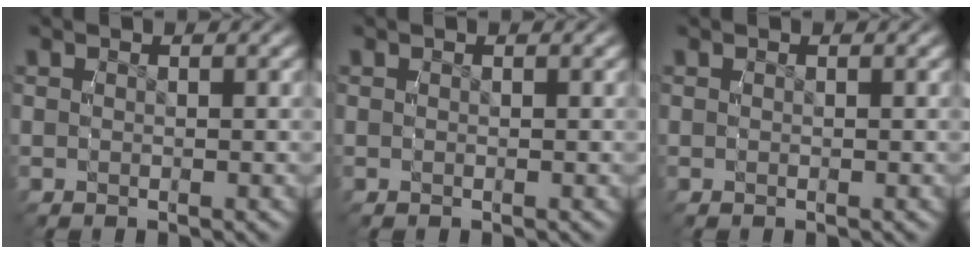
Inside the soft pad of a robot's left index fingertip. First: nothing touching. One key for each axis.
{"total": 0.0}
{"total": 0.0}